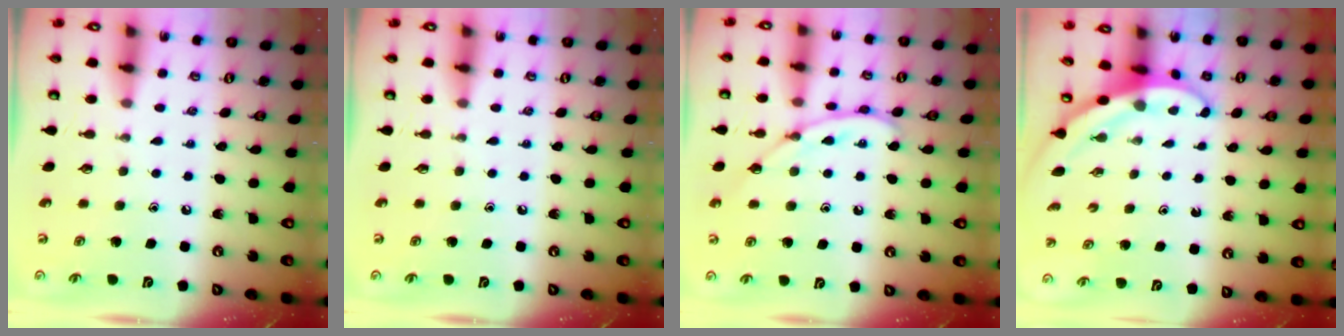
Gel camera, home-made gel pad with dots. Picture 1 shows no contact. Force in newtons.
{"total": 0.0}
{"total": 9.3, "press": 9.3, "slide": 0.7}
{"total": 3.0, "press": 3.0, "slide": 0.2}